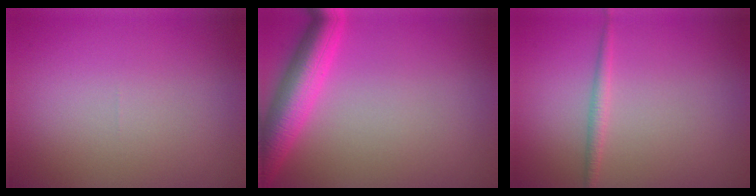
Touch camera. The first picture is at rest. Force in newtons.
{"total": 5.5, "press": 5.5, "slide": 0.2}
{"total": 1.2, "press": 1.2, "slide": 0.1}